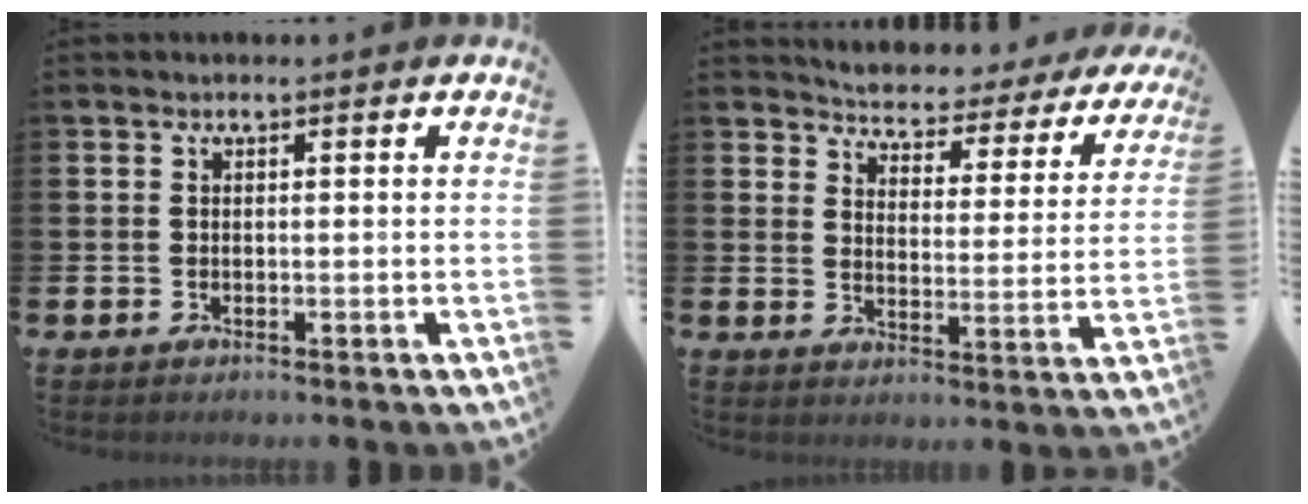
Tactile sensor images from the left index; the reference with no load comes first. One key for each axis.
{"total": 3.9, "fx": 3.9, "fy": 0.7, "fz": 0.2, "tx": -0.034, "ty": -0.038, "tz": 0.060}